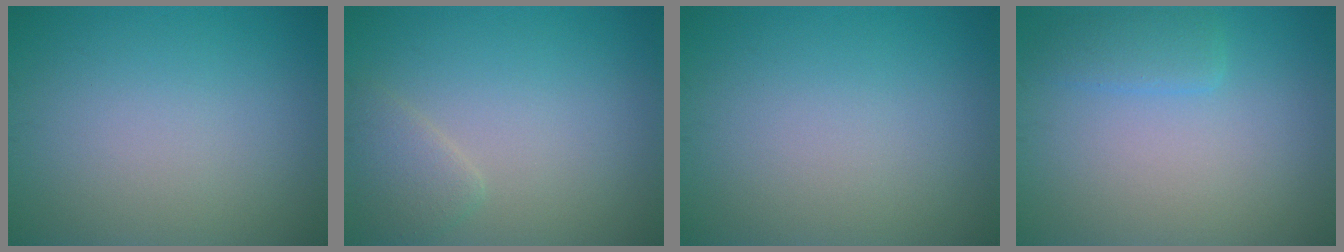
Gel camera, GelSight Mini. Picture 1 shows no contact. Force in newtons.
{"total": 1.8, "press": 1.8, "slide": 0.1}
{"total": 0.0}
{"total": 1.8, "press": 1.8, "slide": 0.2}